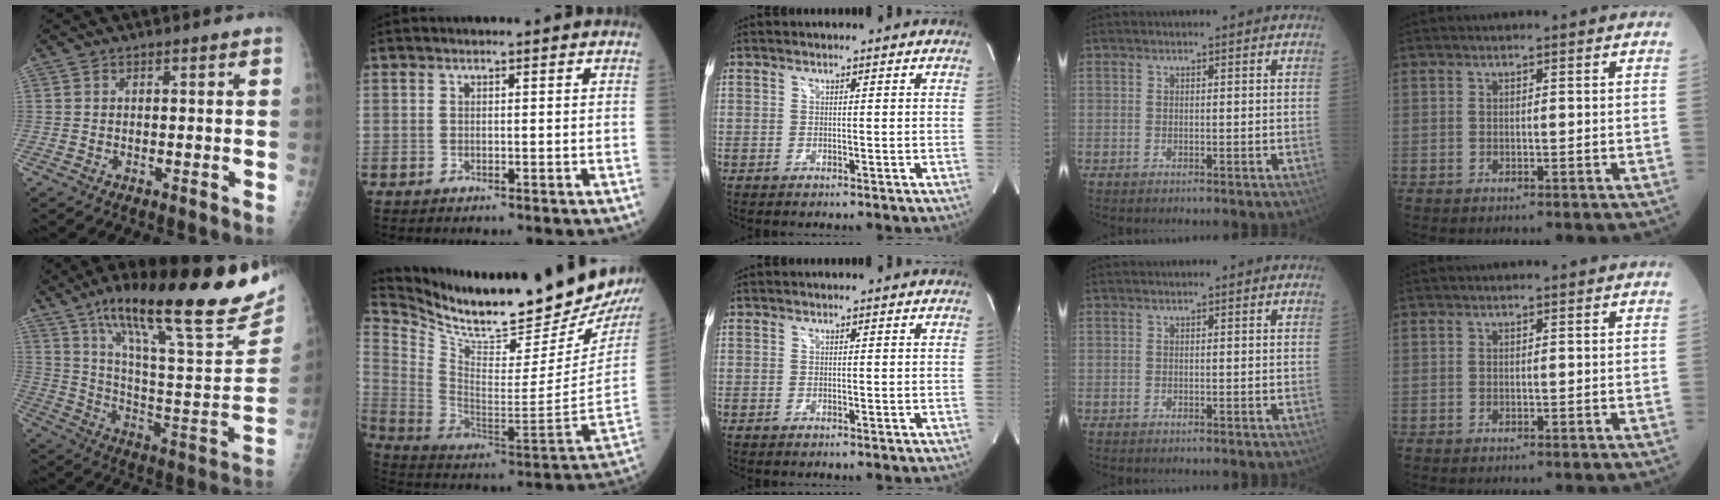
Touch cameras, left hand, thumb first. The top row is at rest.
{"thumb": {"total": 31.5, "force": [20.3, 7.3, 22.9], "torque": [-0.323, -0.059, 0.321]}, "index": {"total": 27.2, "force": [24.2, 2.9, 12.1], "torque": [-0.226, -0.101, 0.358]}}